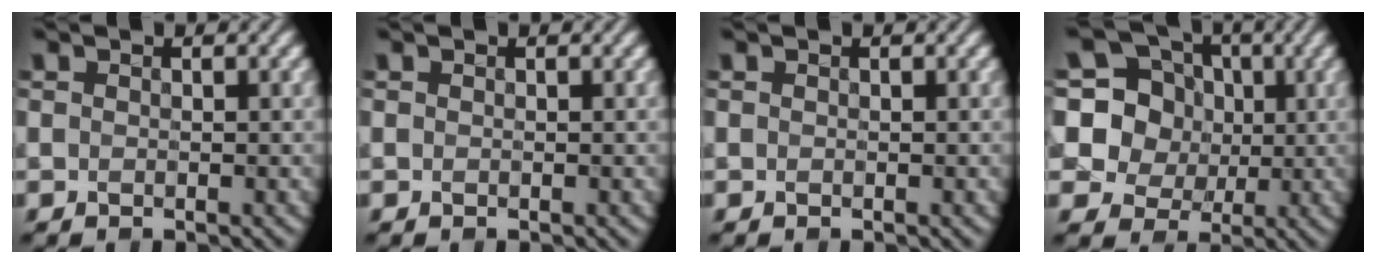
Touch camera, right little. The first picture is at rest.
{"total": 0.0}
{"total": 0.0}
{"total": 11.1, "force": [3.2, 9.9, 3.8], "torque": [-0.122, 0.035, 0.062]}